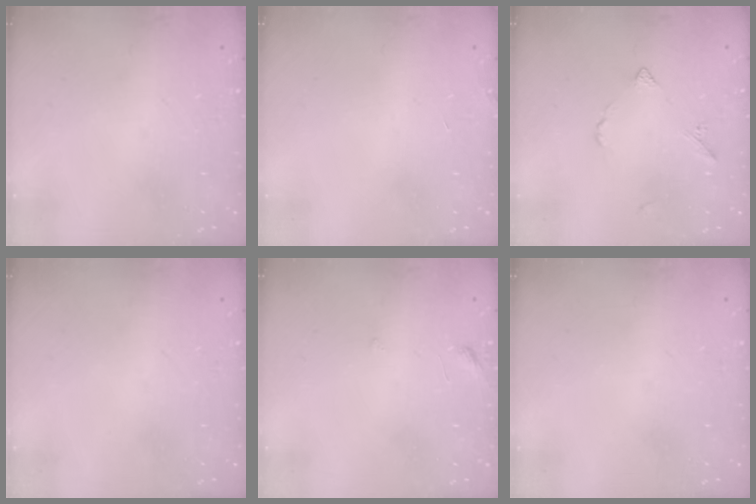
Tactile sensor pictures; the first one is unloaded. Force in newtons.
{"total": 2.3, "press": 2.3, "slide": 0.1}
{"total": 4.2, "press": 4.1, "slide": 0.8}
{"total": 0.0}
{"total": 3.8, "press": 3.8, "slide": 0.5}
{"total": 0.0}